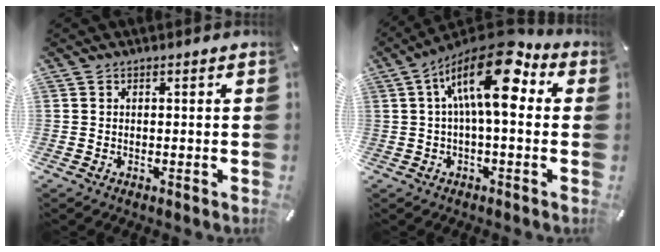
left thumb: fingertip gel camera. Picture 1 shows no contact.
{"total": 16.7, "force": [5.3, 6.3, 14.5], "torque": [-0.259, -0.028, 0.082]}